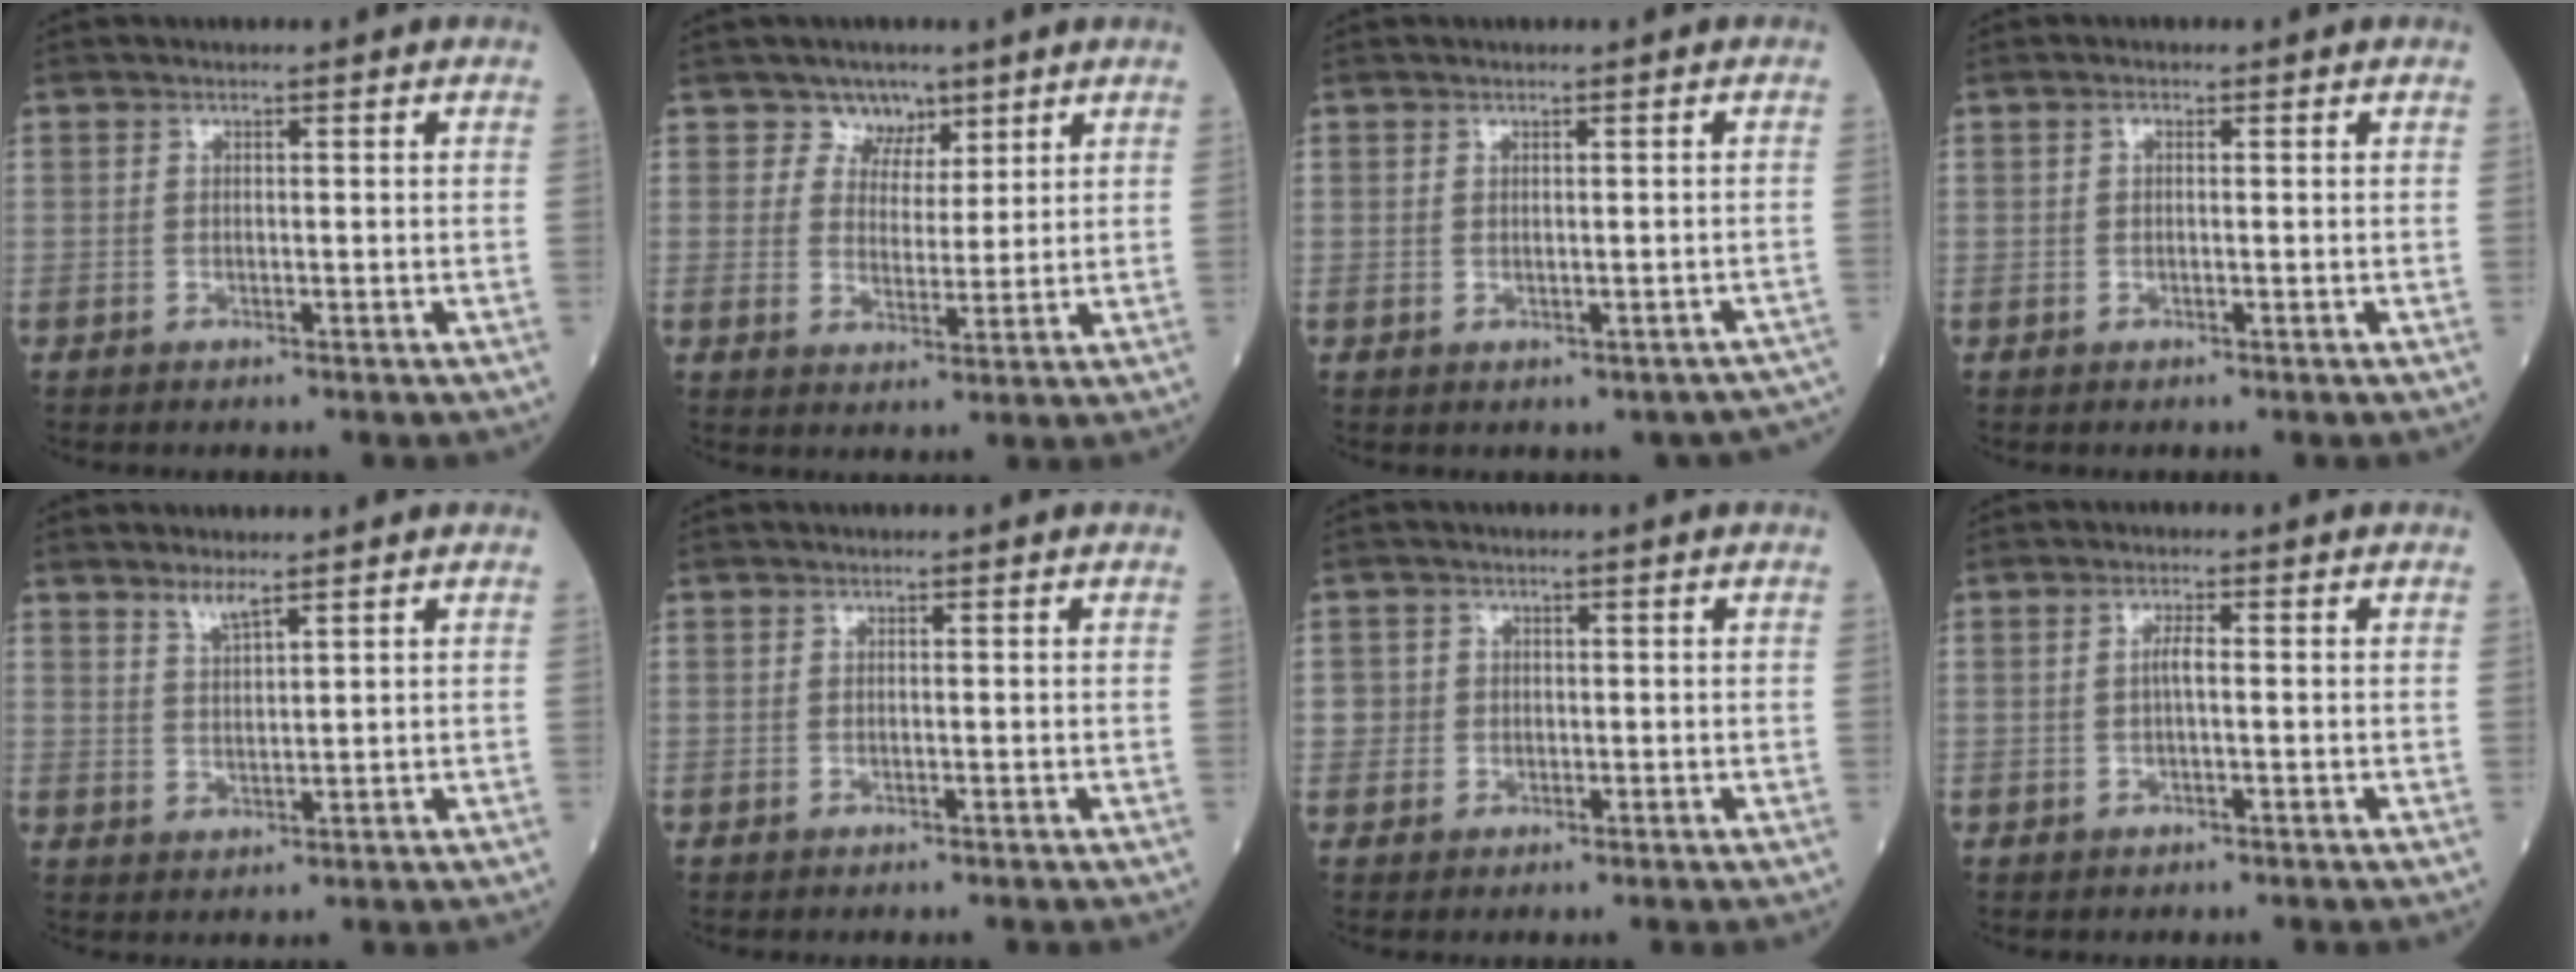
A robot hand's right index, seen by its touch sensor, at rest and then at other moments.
{"total": 4.5, "force": [3.0, 3.3, 0.2], "torque": [0.003, 0.000, 0.049]}
{"total": 4.0, "force": [-2.8, 2.4, 1.5], "torque": [-0.004, 0.012, -0.028]}
{"total": 0.6, "force": [0.1, 0.3, 0.5], "torque": [-0.010, 0.002, 0.000]}
{"total": 2.7, "force": [2.2, 0.1, 1.5], "torque": [-0.033, -0.006, 0.045]}
{"total": 0.0}
{"total": 1.8, "force": [0.0, 1.8, 0.0], "torque": [0.011, 0.006, -0.003]}
{"total": 1.8, "force": [0.0, 0.3, 1.7], "torque": [-0.037, 0.003, 0.000]}